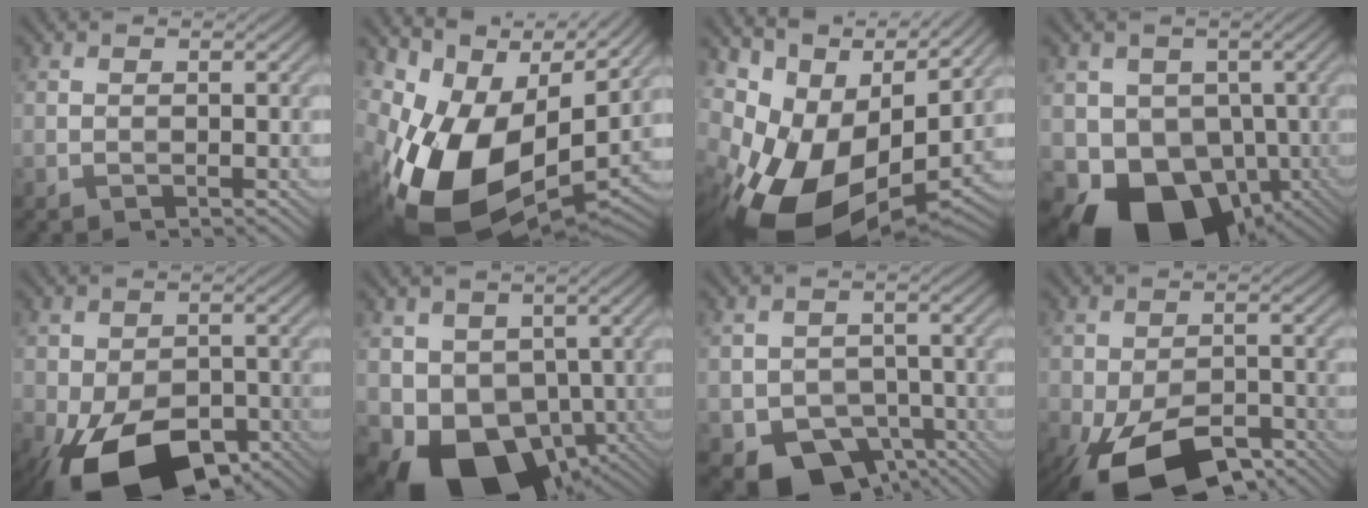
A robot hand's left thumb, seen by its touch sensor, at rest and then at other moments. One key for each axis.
{"total": 16.8, "fx": -1.3, "fy": 11.4, "fz": 12.3, "tx": -0.257, "ty": -0.037, "tz": -0.006}
{"total": 16.3, "fx": -1.3, "fy": 10.1, "fz": 12.7, "tx": -0.251, "ty": -0.032, "tz": 0.003}
{"total": 12.9, "fx": -4.0, "fy": 10.3, "fz": 6.6, "tx": -0.108, "ty": -0.032, "tz": -0.072}
{"total": 16.2, "fx": -8.9, "fy": 8.9, "fz": 10.2, "tx": -0.172, "ty": -0.044, "tz": -0.139}
{"total": 12.6, "fx": -2.8, "fy": 9.8, "fz": 7.4, "tx": -0.126, "ty": -0.035, "tz": -0.038}
{"total": 8.3, "fx": -4.3, "fy": 6.0, "fz": 3.9, "tx": -0.066, "ty": -0.026, "tz": -0.069}
{"total": 14.7, "fx": -9.0, "fy": 7.0, "fz": 9.3, "tx": -0.164, "ty": -0.045, "tz": -0.145}